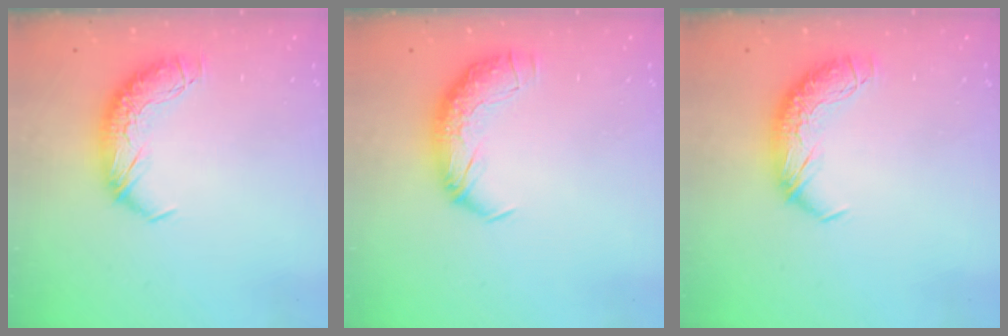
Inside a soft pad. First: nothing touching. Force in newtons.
{"total": 2.4, "press": 1.1, "slide": 2.2}
{"total": 0.0}